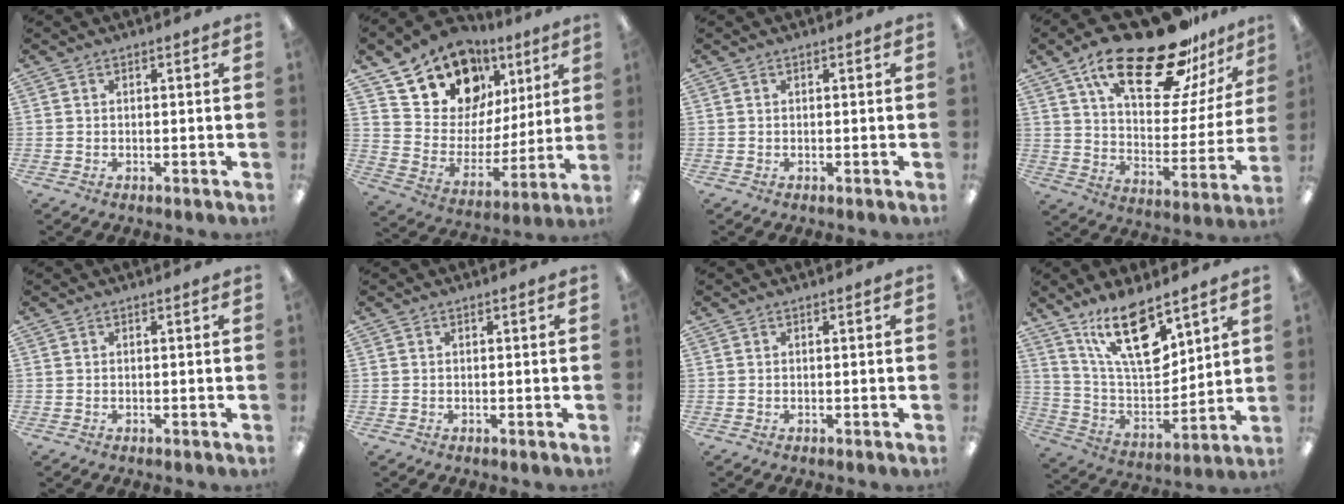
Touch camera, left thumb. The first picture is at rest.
{"total": 16.9, "force": [11.8, 10.6, 5.8], "torque": [-0.106, -0.076, 0.216]}
{"total": 0.0}
{"total": 26.6, "force": [18.1, 9.8, 16.9], "torque": [-0.263, -0.111, 0.300]}
{"total": 0.0}
{"total": 0.0}
{"total": 0.0}
{"total": 18.2, "force": [11.8, 6.6, 12.2], "torque": [-0.228, -0.061, 0.201]}